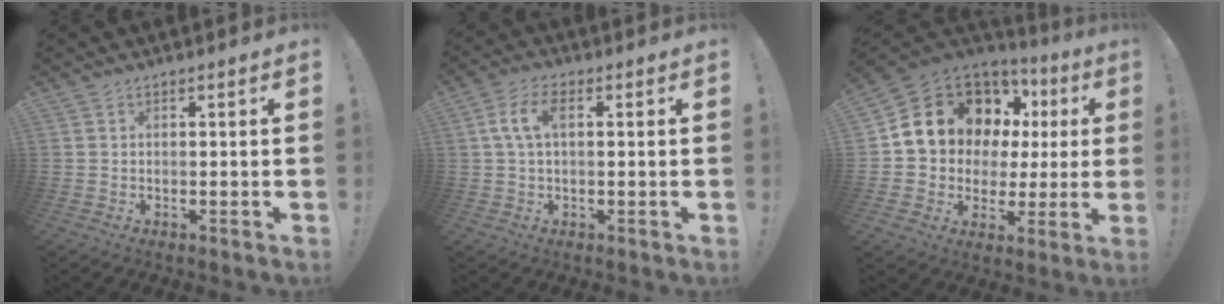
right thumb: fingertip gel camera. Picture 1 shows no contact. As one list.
[{"total": 6.9, "force": [1.3, 3.3, 5.9], "torque": [-0.117, 0.005, 0.022]}, {"total": 13.6, "force": [7.2, 10.3, 5.3], "torque": [-0.085, -0.055, 0.153]}]